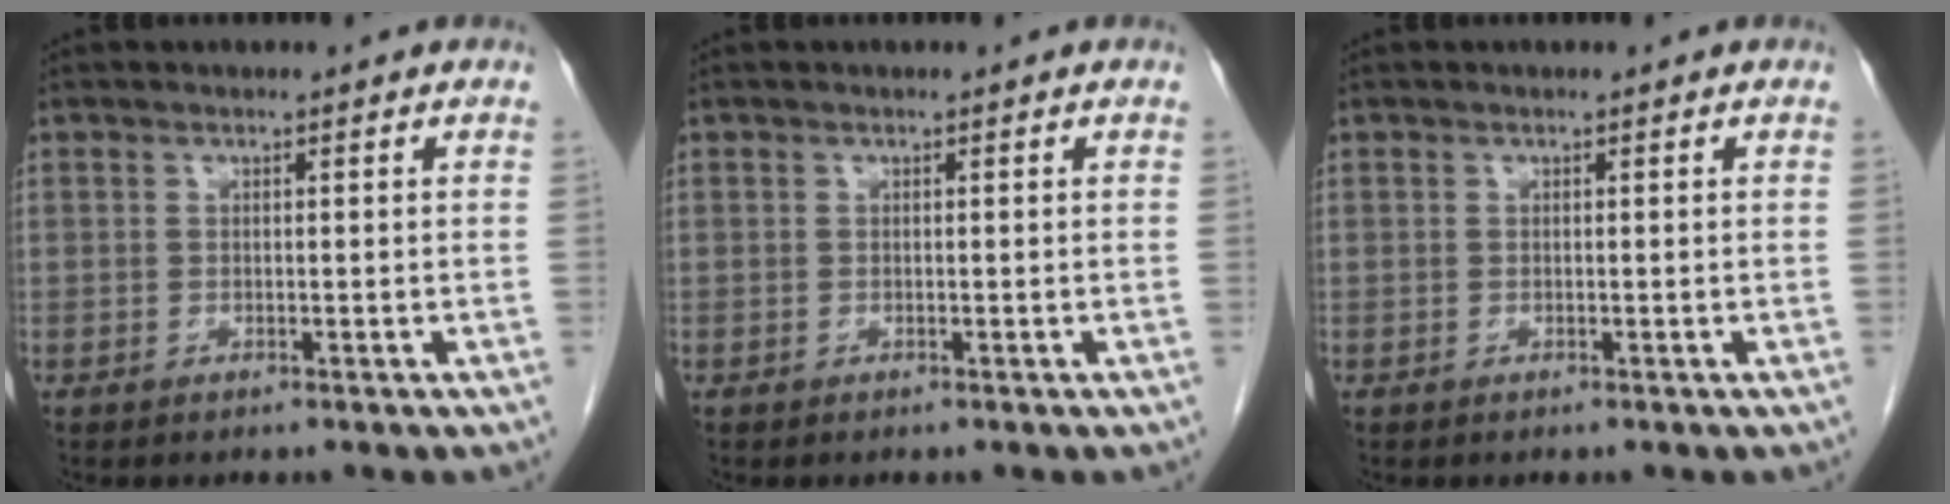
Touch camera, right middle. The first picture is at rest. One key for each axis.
{"total": 0.0}
{"total": 0.0}